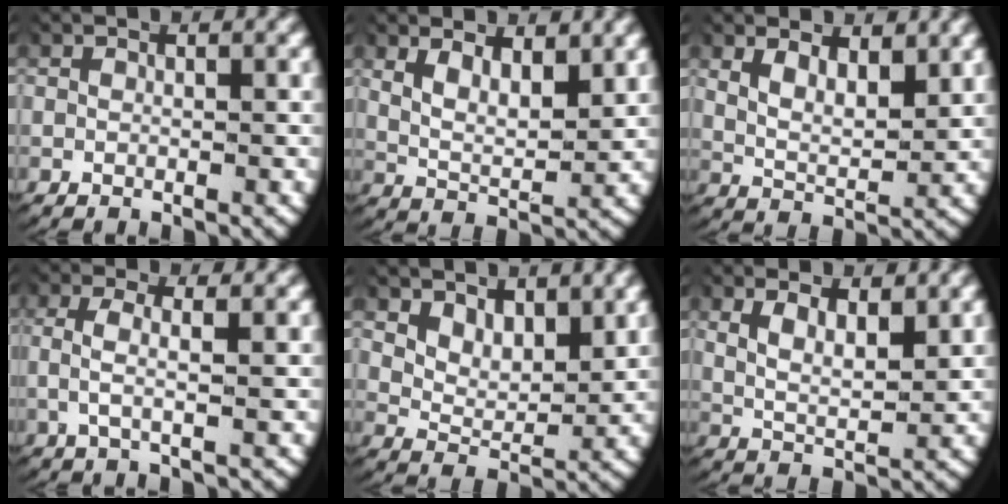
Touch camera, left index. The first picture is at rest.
{"total": 4.6, "force": [1.9, 2.9, 3.0], "torque": [-0.058, -0.013, 0.031]}
{"total": 4.1, "force": [1.9, 2.6, 2.6], "torque": [-0.051, -0.012, 0.032]}
{"total": 3.1, "force": [0.6, 1.1, 2.8], "torque": [-0.071, -0.003, 0.009]}
{"total": 3.9, "force": [2.4, 2.3, 2.1], "torque": [-0.046, -0.013, 0.044]}
{"total": 3.9, "force": [1.6, 2.4, 2.7], "torque": [-0.054, -0.012, 0.028]}